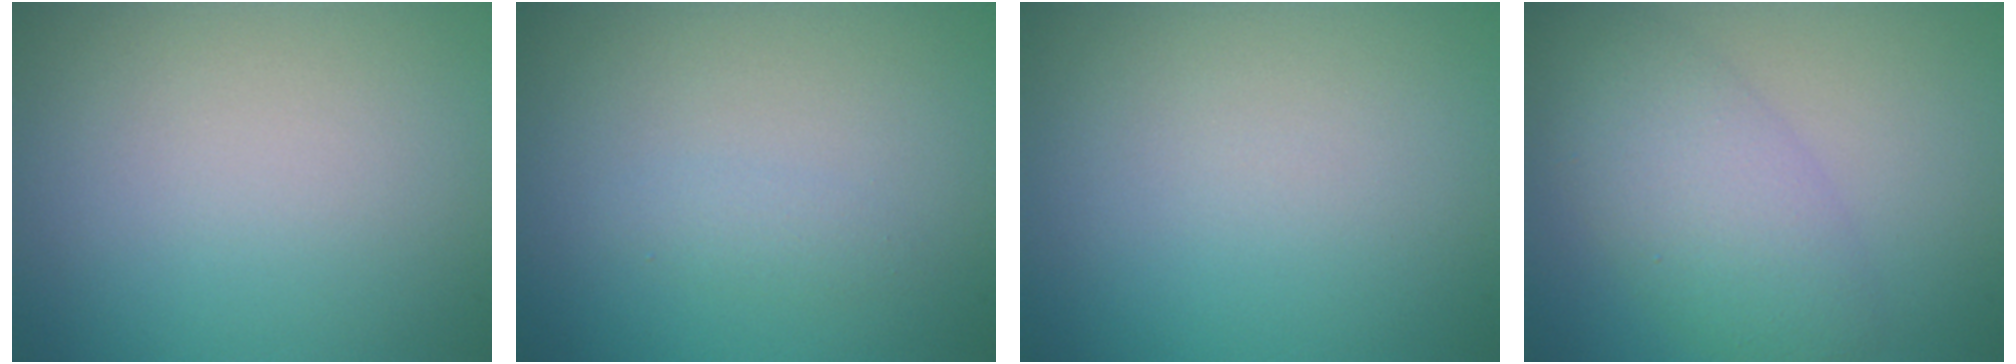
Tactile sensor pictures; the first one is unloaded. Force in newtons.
{"total": 0.9, "press": 0.9, "slide": 0.1}
{"total": 0.0}
{"total": 5.3, "press": 5.3, "slide": 0.2}